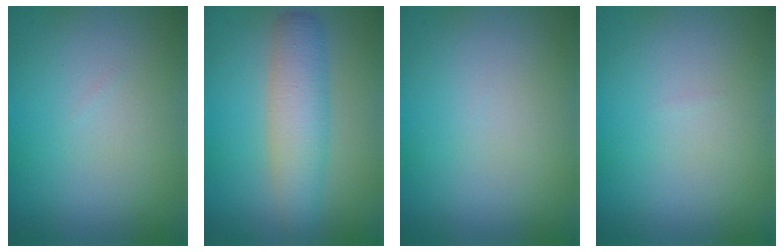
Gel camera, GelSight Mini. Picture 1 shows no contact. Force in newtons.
{"total": 4.3, "press": 4.3, "slide": 0.0}
{"total": 0.0}
{"total": 0.0}